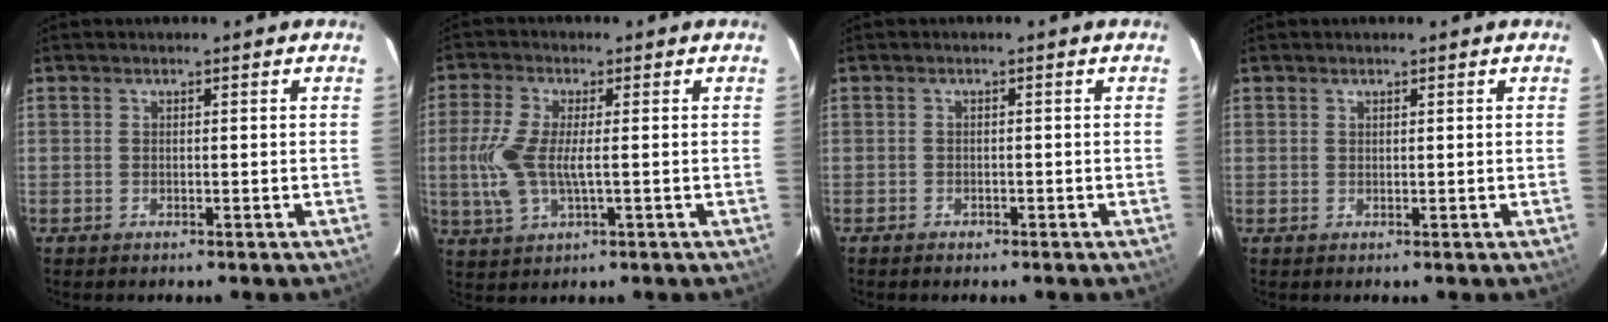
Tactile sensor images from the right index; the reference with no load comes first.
{"total": 8.5, "force": [-0.6, 3.2, 7.8], "torque": [-0.176, -0.003, -0.010]}
{"total": 1.3, "force": [-1.0, 0.9, 0.3], "torque": [-0.008, 0.001, -0.015]}
{"total": 0.8, "force": [0.4, 0.7, -0.1], "torque": [0.003, 0.004, 0.006]}